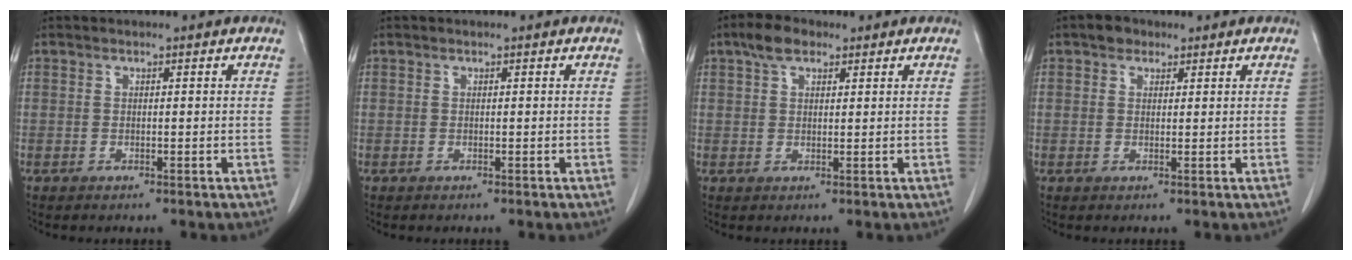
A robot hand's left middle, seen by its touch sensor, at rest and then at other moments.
{"total": 0.0}
{"total": 4.0, "force": [2.5, 1.9, 2.4], "torque": [-0.051, 0.012, 0.045]}
{"total": 2.0, "force": [1.3, 1.4, 0.7], "torque": [-0.012, 0.005, 0.018]}